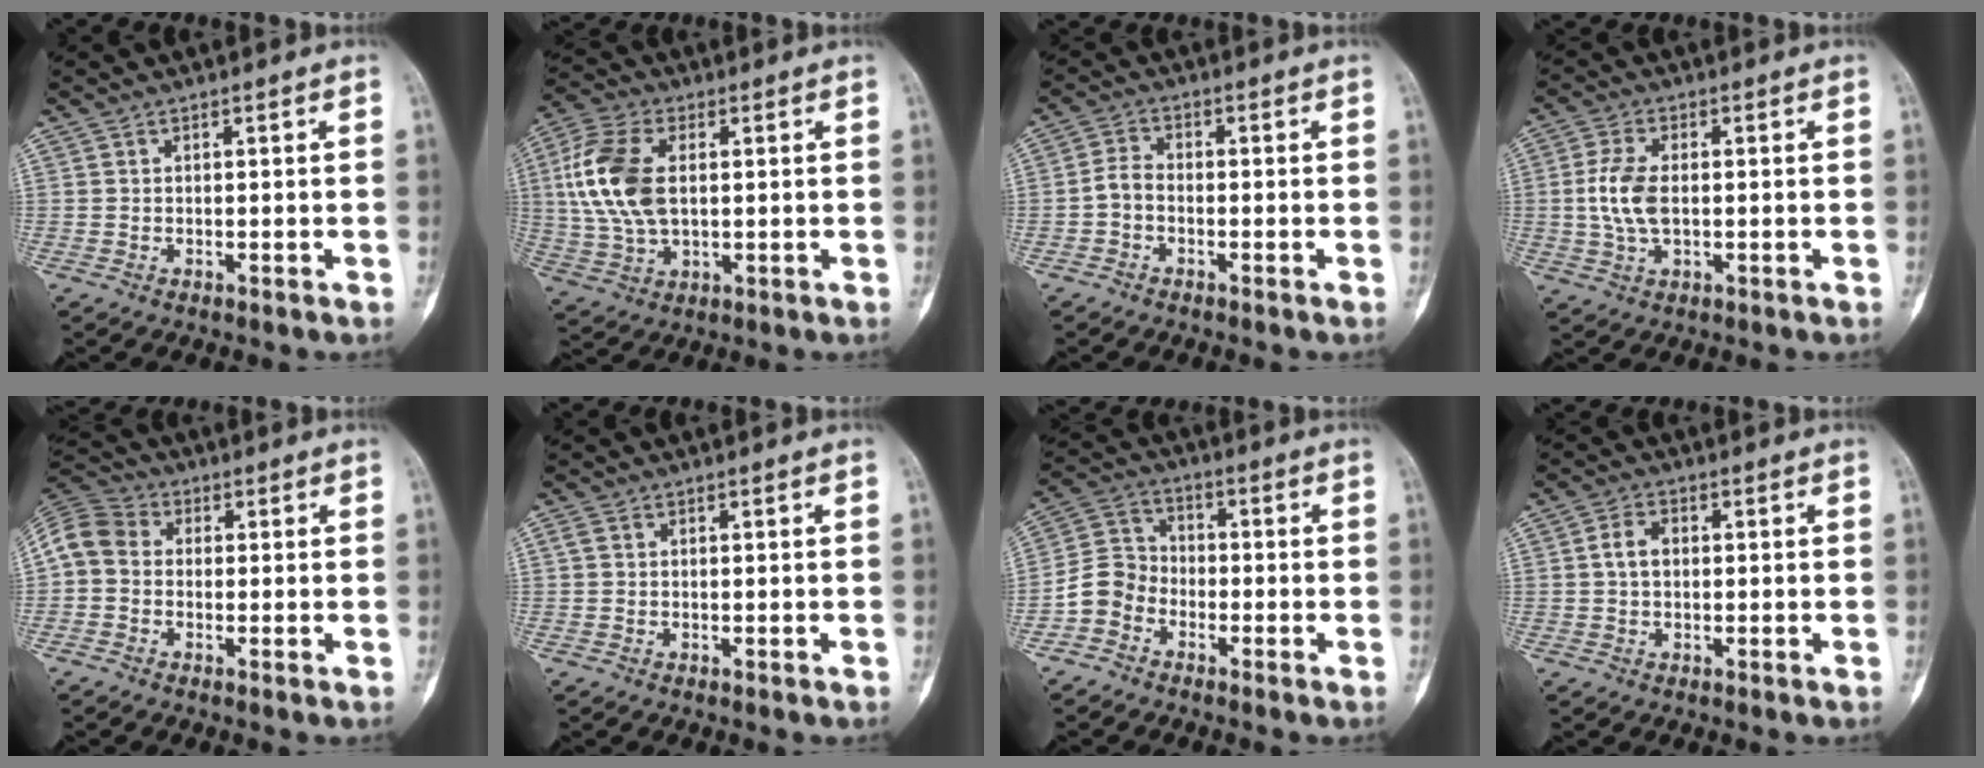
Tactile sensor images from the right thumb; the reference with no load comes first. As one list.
[{"total": 13.8, "force": [2.0, 7.9, 11.2], "torque": [-0.241, 0.006, 0.038]}, {"total": 3.1, "force": [-1.1, 1.9, 2.1], "torque": [-0.038, 0.017, -0.031]}, {"total": 7.2, "force": [0.0, 3.9, 6.0], "torque": [-0.133, 0.004, -0.003]}, {"total": 9.1, "force": [0.2, 7.5, 5.1], "torque": [-0.097, 0.026, -0.010]}, {"total": 1.0, "force": [0.2, 0.7, 0.6], "torque": [-0.018, 0.007, 0.007]}, {"total": 6.7, "force": [-3.2, 5.4, 2.1], "torque": [-0.027, 0.032, -0.075]}, {"total": 3.4, "force": [0.2, 2.3, 2.4], "torque": [-0.043, 0.011, 0.001]}]